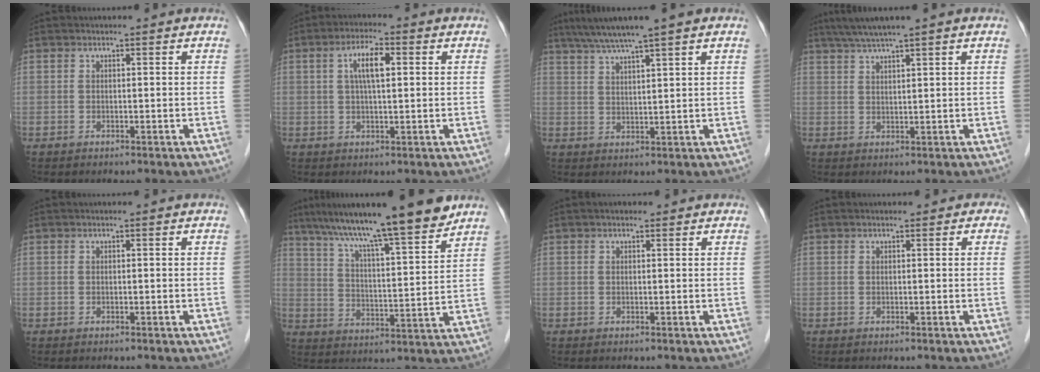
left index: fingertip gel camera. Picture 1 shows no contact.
{"total": 5.1, "force": [1.3, 1.3, 4.8], "torque": [-0.091, 0.014, 0.024]}
{"total": 7.4, "force": [5.7, -0.9, 4.6], "torque": [-0.077, 0.023, 0.097]}
{"total": 5.3, "force": [4.1, -0.9, 3.2], "torque": [-0.061, 0.020, 0.076]}
{"total": 0.0}
{"total": 16.6, "force": [13.4, -0.2, 9.7], "torque": [-0.149, 0.009, 0.211]}
{"total": 1.5, "force": [1.2, 0.7, 0.7], "torque": [-0.013, 0.014, 0.014]}
{"total": 1.1, "force": [0.7, 0.7, 0.3], "torque": [0.004, 0.006, 0.003]}